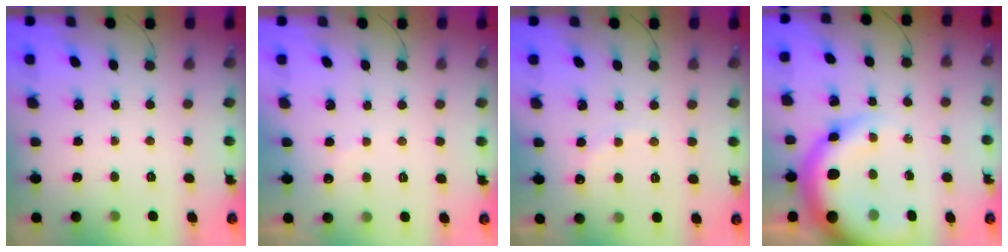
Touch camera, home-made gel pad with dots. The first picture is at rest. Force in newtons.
{"total": 5.2, "press": 5.1, "slide": 0.8}
{"total": 6.9, "press": 6.7, "slide": 1.4}
{"total": 13.0, "press": 12.5, "slide": 3.6}